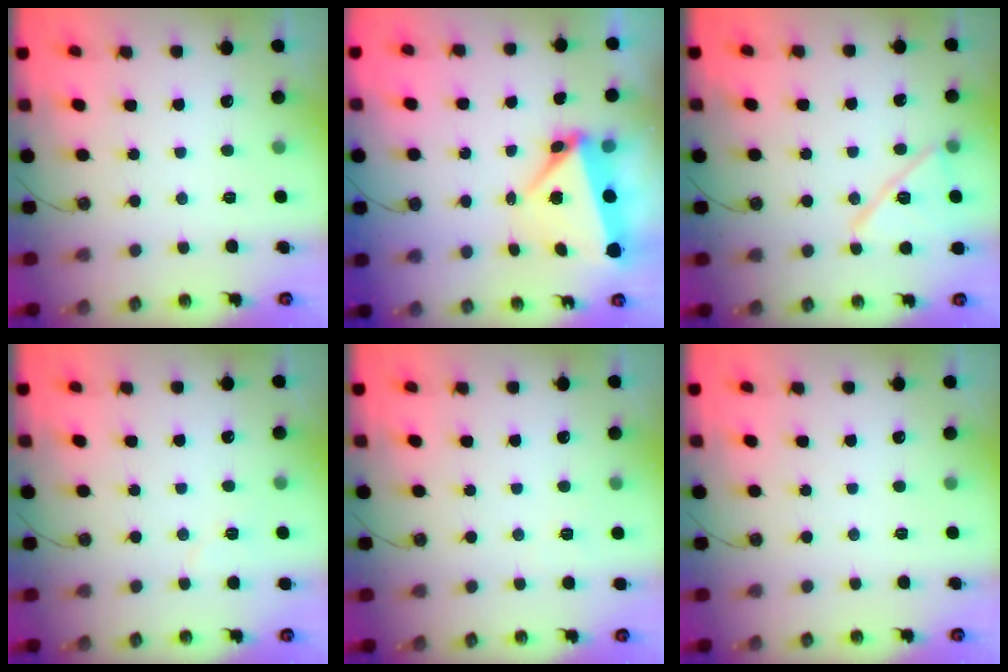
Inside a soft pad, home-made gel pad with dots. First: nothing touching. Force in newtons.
{"total": 6.0, "press": 6.0, "slide": 0.3}
{"total": 13.2, "press": 13.2, "slide": 0.8}
{"total": 4.7, "press": 4.3, "slide": 2.0}
{"total": 2.6, "press": 2.6, "slide": 0.4}
{"total": 0.0}